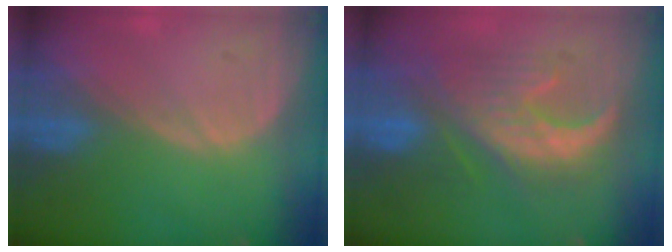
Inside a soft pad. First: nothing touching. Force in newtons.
{"total": 9.1, "press": 9.1, "slide": 0.5}